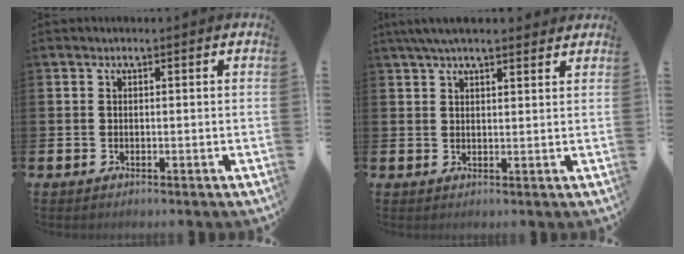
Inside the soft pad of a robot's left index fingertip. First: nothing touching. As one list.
[{"total": 4.2, "force": [3.7, 0.8, 2.0], "torque": [-0.044, -0.005, 0.067]}]